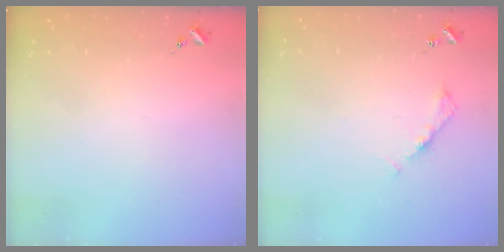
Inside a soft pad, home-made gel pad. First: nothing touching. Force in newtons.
{"total": 5.3, "press": 5.3, "slide": 0.5}